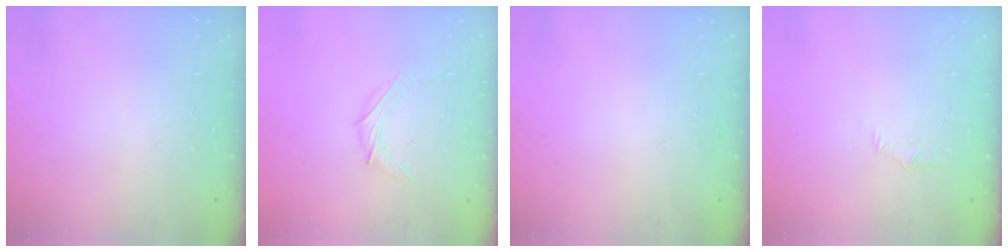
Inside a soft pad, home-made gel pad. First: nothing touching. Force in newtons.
{"total": 4.7, "press": 4.6, "slide": 0.9}
{"total": 0.0}
{"total": 5.3, "press": 5.1, "slide": 1.6}